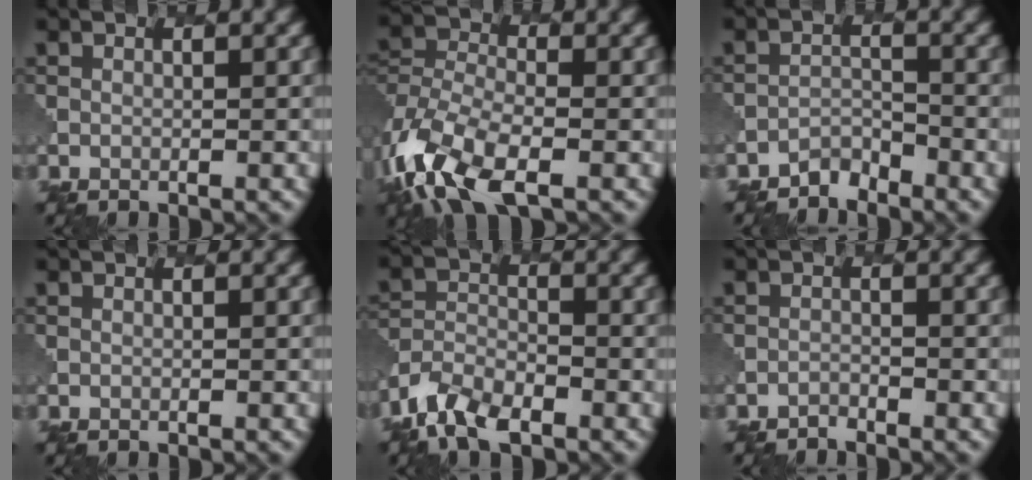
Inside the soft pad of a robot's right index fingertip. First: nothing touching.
{"total": 9.1, "force": [-5.1, 4.4, 6.1], "torque": [-0.136, -0.017, -0.102]}
{"total": 1.7, "force": [-1.6, 0.6, 0.0], "torque": [0.003, 0.005, -0.031]}
{"total": 0.0}
{"total": 5.6, "force": [-4.2, 2.6, 2.7], "torque": [-0.054, -0.009, -0.086]}
{"total": 0.7, "force": [-0.6, 0.1, -0.4], "torque": [0.009, 0.000, -0.012]}